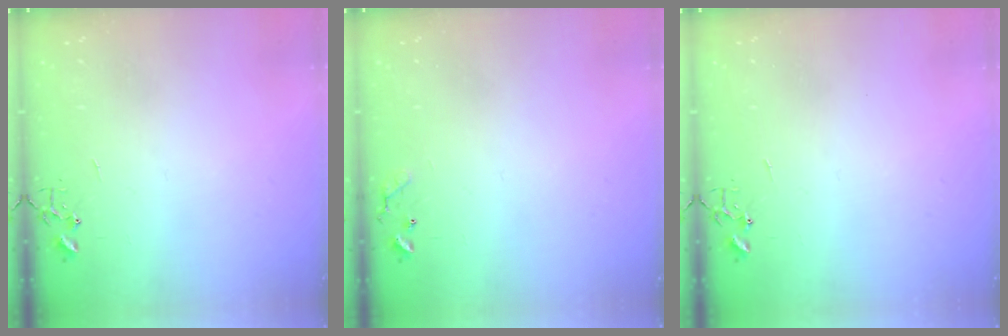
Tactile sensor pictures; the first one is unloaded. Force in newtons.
{"total": 7.7, "press": 7.7, "slide": 0.5}
{"total": 0.0}